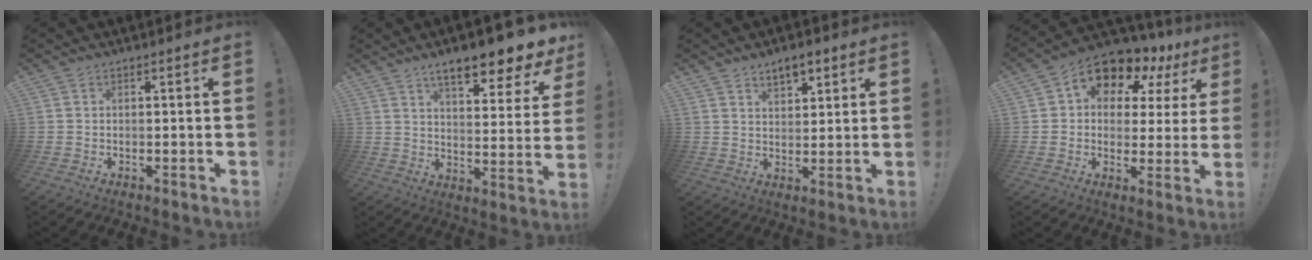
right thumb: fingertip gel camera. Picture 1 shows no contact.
{"total": 12.0, "force": [8.7, 2.6, 7.9], "torque": [-0.117, -0.065, 0.137]}
{"total": 6.2, "force": [4.1, 3.2, 3.2], "torque": [-0.040, -0.018, 0.073]}
{"total": 10.2, "force": [7.2, 5.8, 4.4], "torque": [-0.071, -0.065, 0.126]}